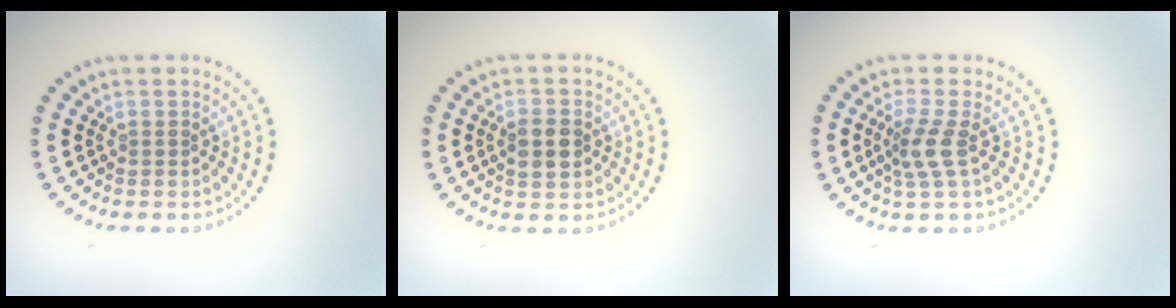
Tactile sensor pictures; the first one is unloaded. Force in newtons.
{"total": 2.7, "press": 2.7, "slide": 0.1}
{"total": 2.5, "press": 1.9, "slide": 1.6}